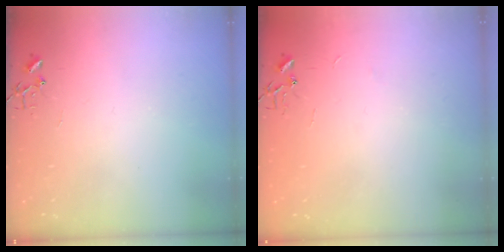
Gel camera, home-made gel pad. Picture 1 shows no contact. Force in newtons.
{"total": 2.4, "press": 2.4, "slide": 0.3}